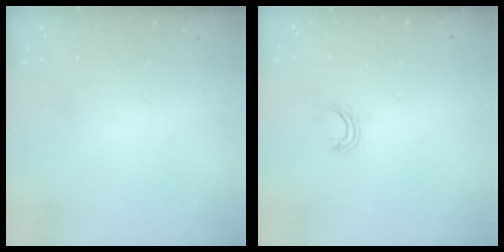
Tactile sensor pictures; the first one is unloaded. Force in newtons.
{"total": 4.6, "press": 4.5, "slide": 0.3}